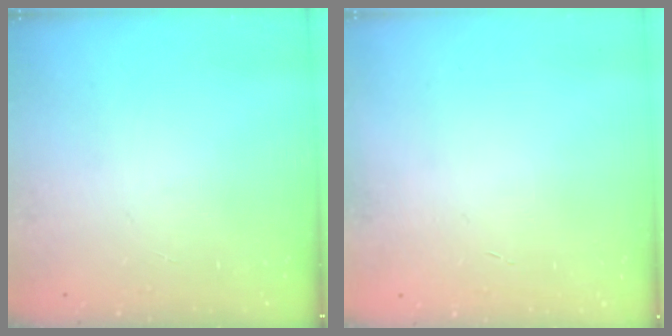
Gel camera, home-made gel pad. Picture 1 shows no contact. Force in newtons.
{"total": 0.0}